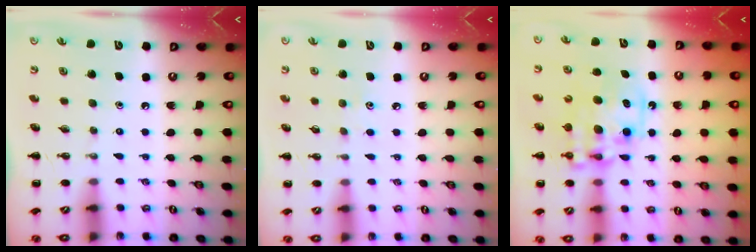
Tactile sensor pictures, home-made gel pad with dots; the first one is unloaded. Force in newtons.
{"total": 3.6, "press": 3.4, "slide": 1.0}
{"total": 12.7, "press": 12.4, "slide": 3.0}